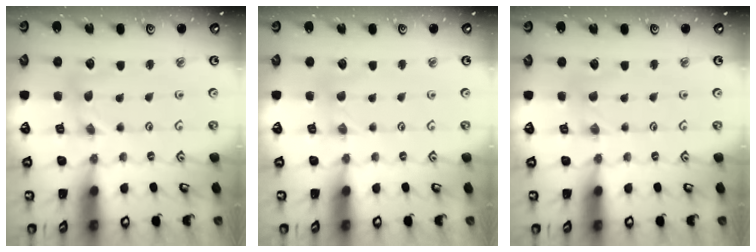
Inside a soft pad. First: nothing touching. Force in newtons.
{"total": 0.9, "press": 0.8, "slide": 0.2}
{"total": 0.6, "press": 0.6, "slide": 0.1}